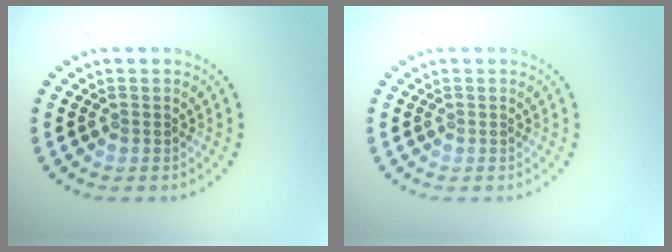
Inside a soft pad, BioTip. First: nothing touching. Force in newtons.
{"total": 0.0}